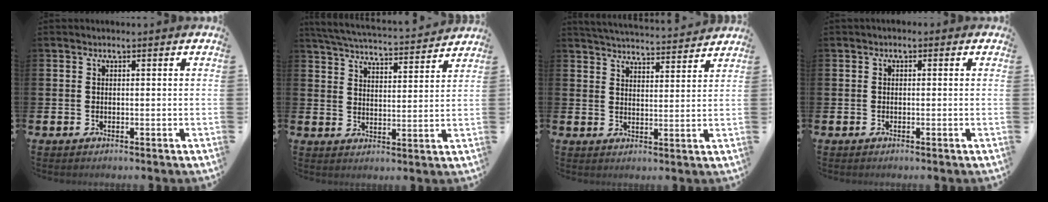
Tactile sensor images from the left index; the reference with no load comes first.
{"total": 5.2, "force": [5.2, 0.3, 0.7], "torque": [-0.034, -0.043, 0.088]}
{"total": 4.8, "force": [4.7, 0.2, 0.2], "torque": [-0.011, -0.038, 0.082]}
{"total": 0.7, "force": [-0.3, 0.6, 0.2], "torque": [-0.004, 0.006, -0.009]}